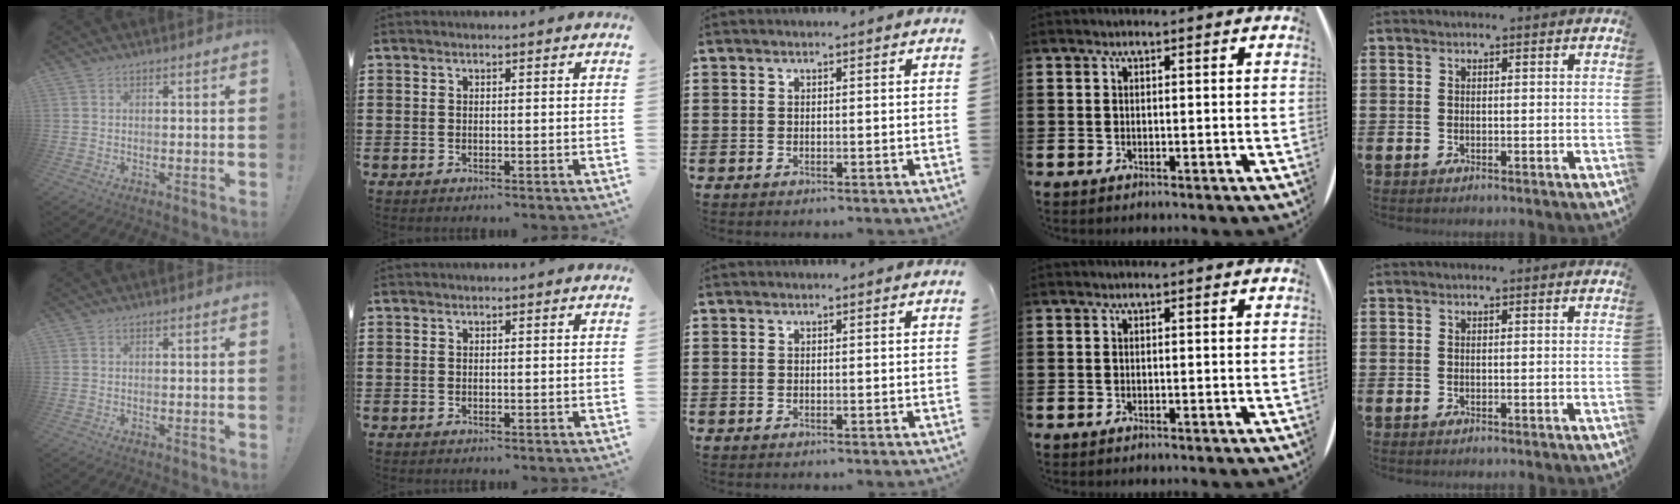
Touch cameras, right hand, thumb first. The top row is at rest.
{}